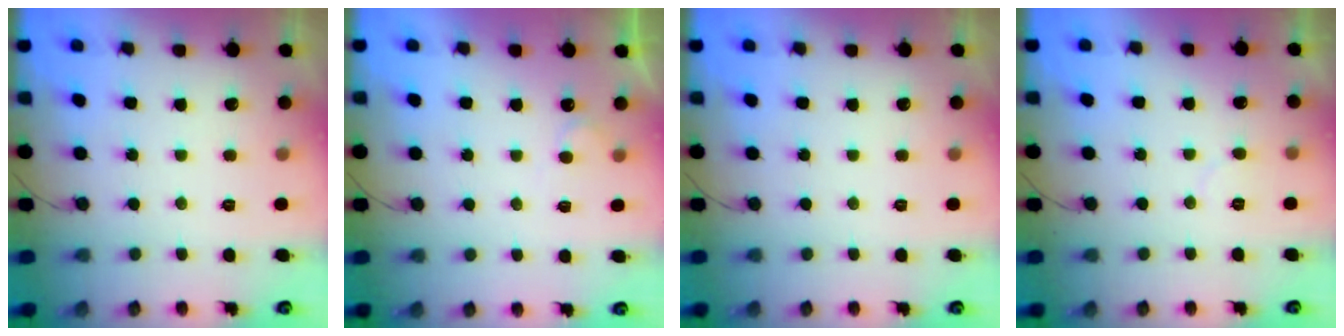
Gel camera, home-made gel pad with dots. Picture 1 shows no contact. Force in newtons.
{"total": 3.7, "press": 3.6, "slide": 0.3}
{"total": 0.0}
{"total": 3.6, "press": 3.6, "slide": 0.3}